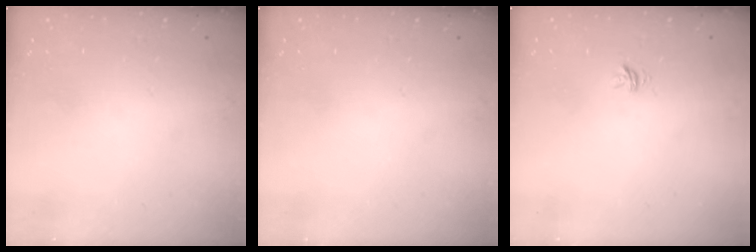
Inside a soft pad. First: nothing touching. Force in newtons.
{"total": 0.0}
{"total": 3.9, "press": 3.9, "slide": 0.2}